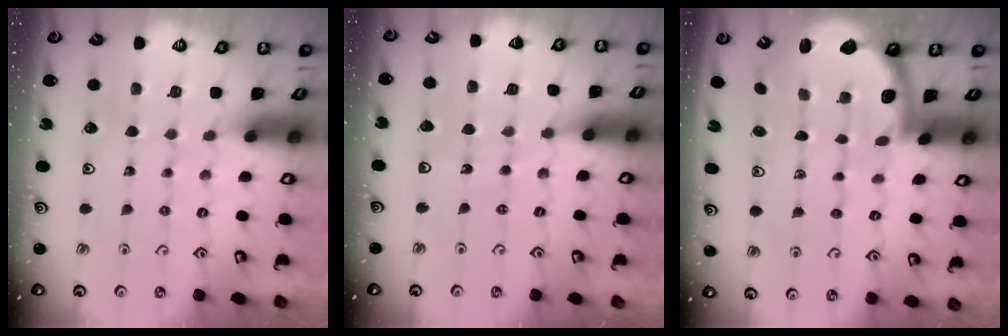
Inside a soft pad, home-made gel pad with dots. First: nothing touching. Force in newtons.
{"total": 4.0, "press": 3.5, "slide": 1.8}
{"total": 2.5, "press": 2.2, "slide": 1.1}